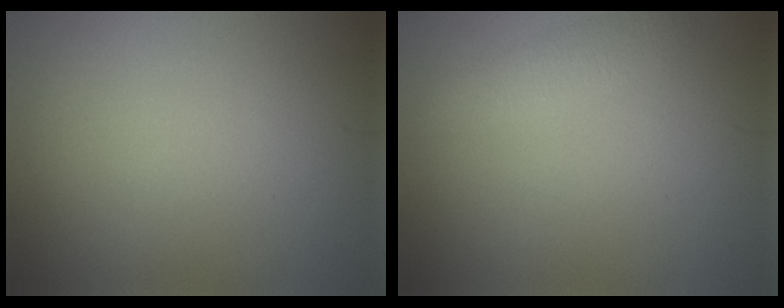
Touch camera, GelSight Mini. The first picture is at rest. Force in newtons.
{"total": 2.1, "press": 2.1, "slide": 0.1}